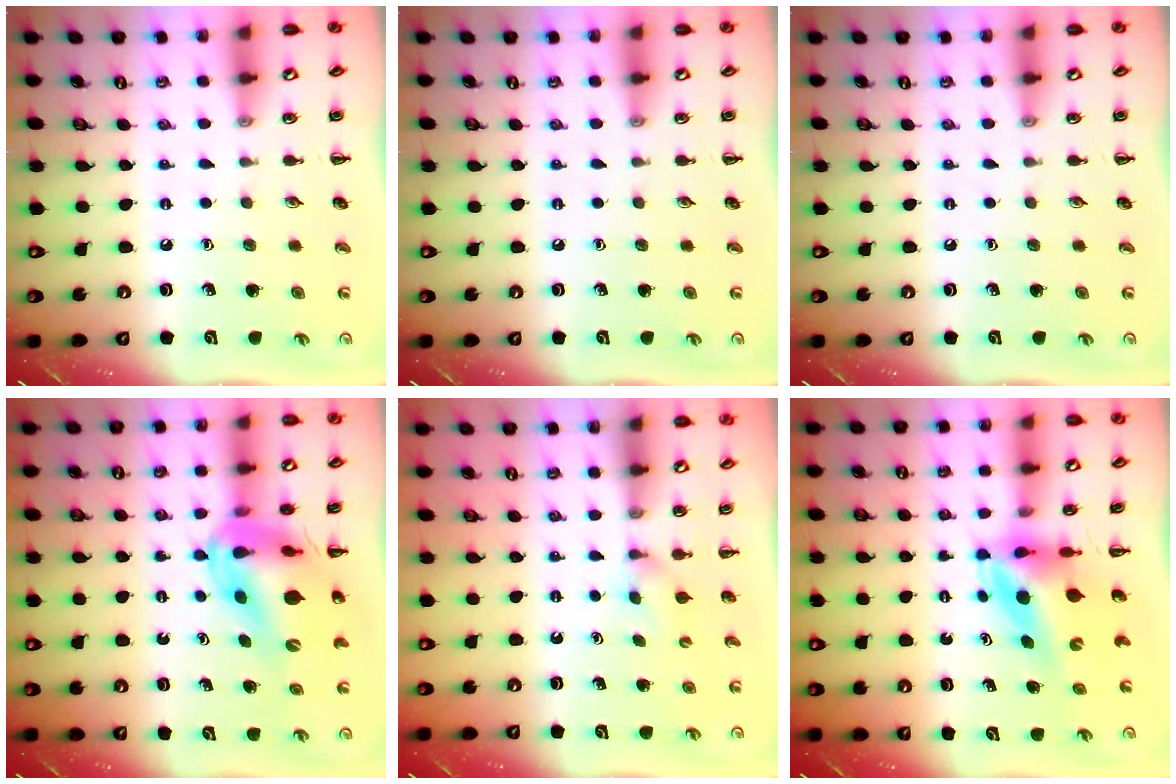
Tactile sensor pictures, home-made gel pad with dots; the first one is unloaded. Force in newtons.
{"total": 0.0}
{"total": 0.0}
{"total": 14.5, "press": 13.8, "slide": 4.3}
{"total": 2.3, "press": 2.1, "slide": 0.9}
{"total": 6.2, "press": 6.0, "slide": 1.4}